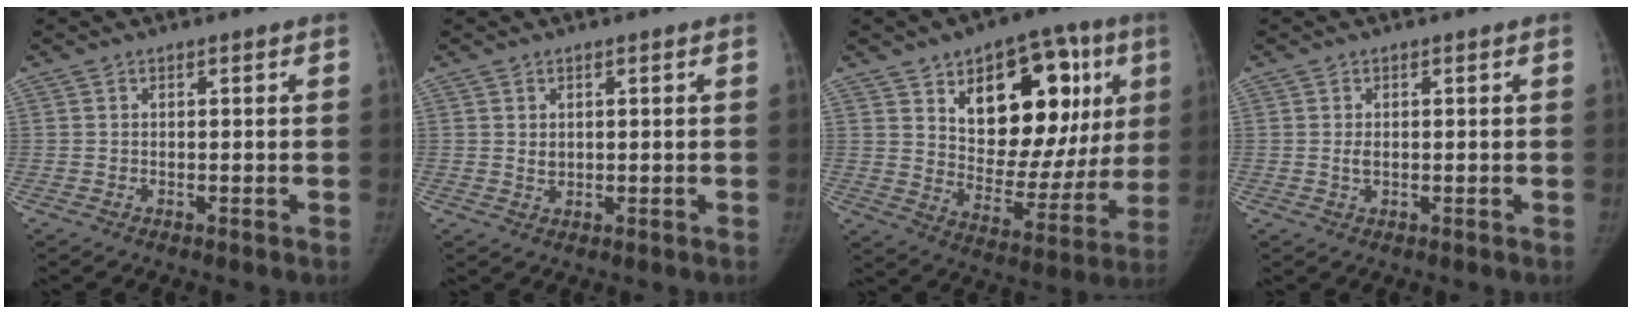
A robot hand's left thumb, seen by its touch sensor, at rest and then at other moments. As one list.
[{"total": 1.6, "force": [0.5, 1.1, 1.0], "torque": [-0.012, -0.006, 0.015]}, {"total": 24.1, "force": [8.5, 13.6, 18.0], "torque": [-0.197, -0.017, 0.133]}, {"total": 1.5, "force": [0.1, 0.9, 1.2], "torque": [-0.021, -0.003, 0.005]}]